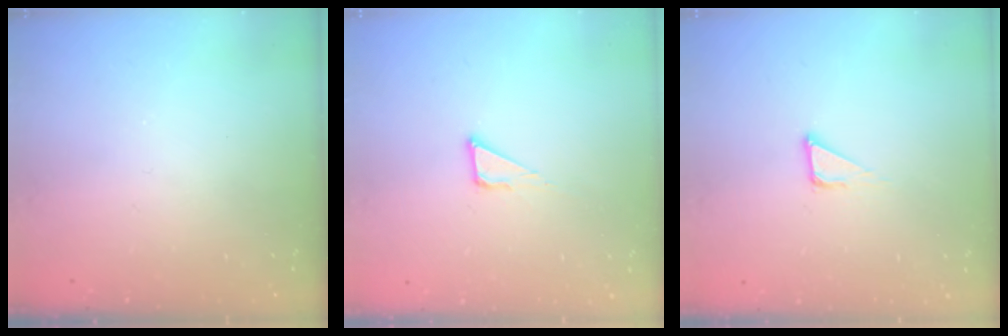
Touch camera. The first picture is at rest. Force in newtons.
{"total": 3.8, "press": 3.8, "slide": 0.3}
{"total": 3.5, "press": 3.5, "slide": 0.2}